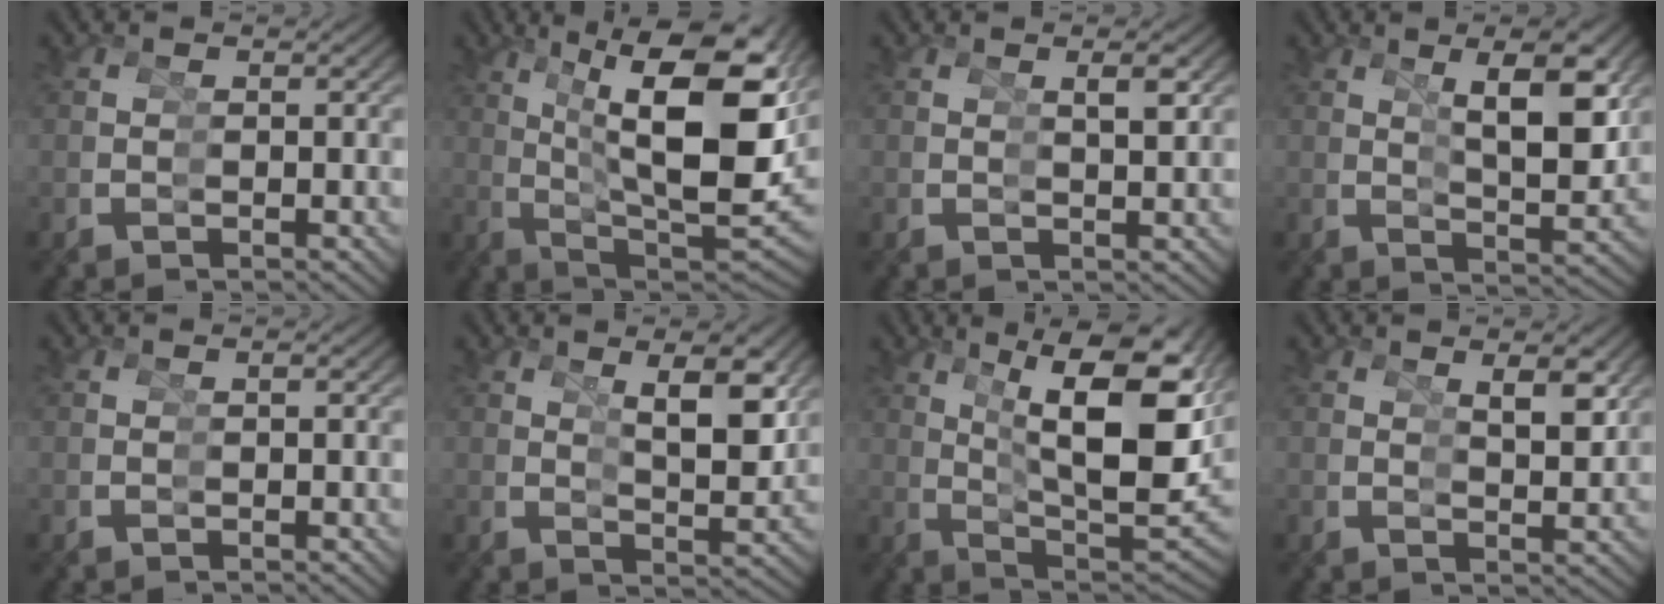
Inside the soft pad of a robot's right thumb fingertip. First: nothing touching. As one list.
[{"total": 15.9, "force": [2.4, 8.4, 13.3], "torque": [-0.200, -0.040, 0.057]}, {"total": 1.4, "force": [0.7, -0.1, 1.2], "torque": [-0.011, 0.007, 0.010]}, {"total": 6.5, "force": [1.8, 2.1, 6.0], "torque": [-0.085, -0.003, 0.029]}, {"total": 0.0}, {"total": 5.0, "force": [1.6, 1.5, 4.5], "torque": [-0.063, -0.004, 0.027]}, {"total": 14.6, "force": [2.7, 7.4, 12.3], "torque": [-0.178, -0.036, 0.061]}, {"total": 2.3, "force": [1.3, 0.4, 1.8], "torque": [-0.019, 0.000, 0.021]}]